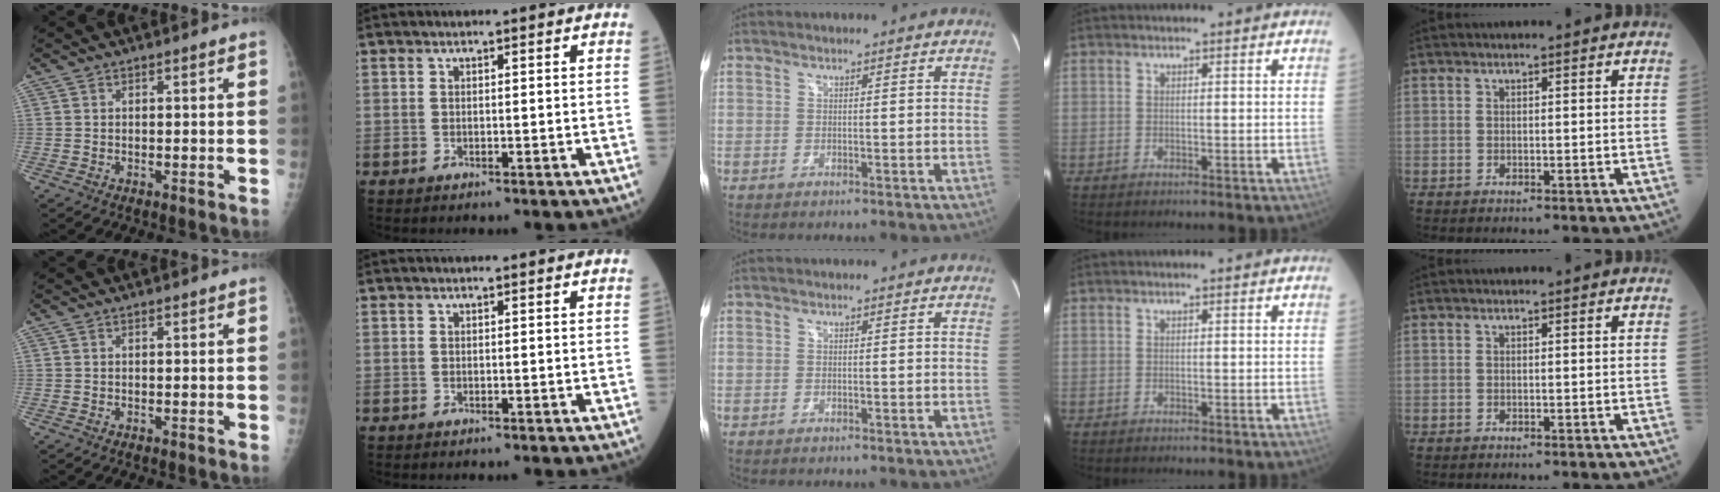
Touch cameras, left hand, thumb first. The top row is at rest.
{}